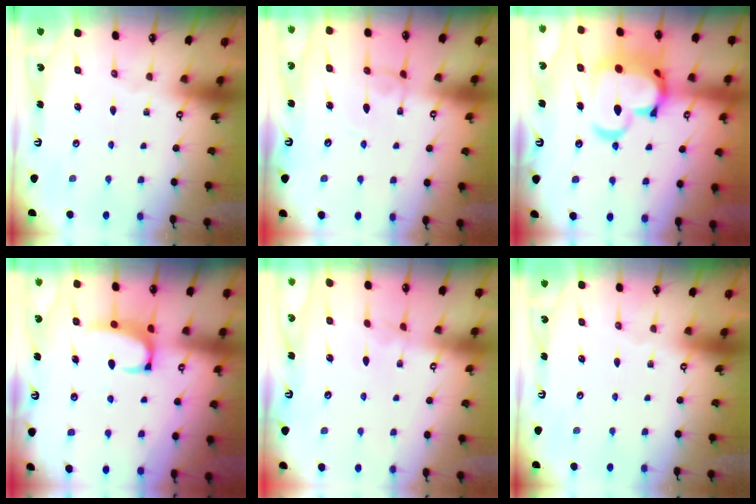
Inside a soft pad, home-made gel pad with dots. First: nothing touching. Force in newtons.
{"total": 2.3, "press": 2.3, "slide": 0.2}
{"total": 14.8, "press": 14.7, "slide": 2.0}
{"total": 2.4, "press": 2.3, "slide": 0.7}
{"total": 3.0, "press": 3.0, "slide": 0.3}
{"total": 0.0}